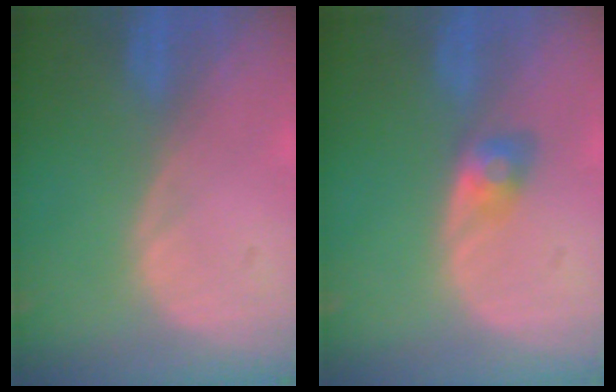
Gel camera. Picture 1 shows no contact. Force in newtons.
{"total": 2.9, "press": 2.5, "slide": 1.4}